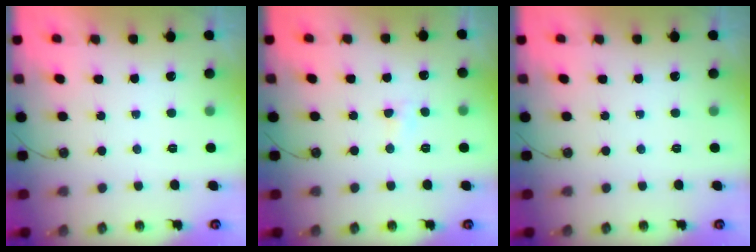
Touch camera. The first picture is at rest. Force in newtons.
{"total": 2.9, "press": 2.9, "slide": 0.4}
{"total": 0.0}